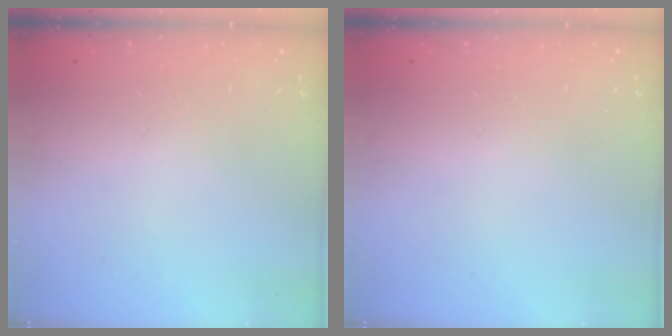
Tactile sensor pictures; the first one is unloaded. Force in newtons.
{"total": 0.0}